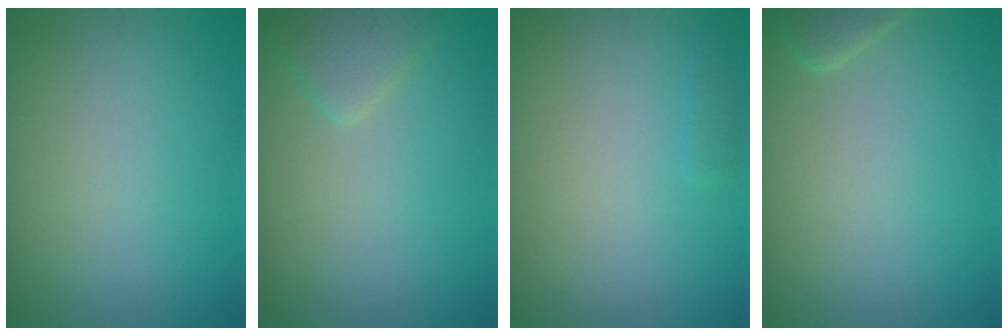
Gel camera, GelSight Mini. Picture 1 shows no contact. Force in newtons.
{"total": 2.1, "press": 2.1, "slide": 0.1}
{"total": 0.7, "press": 0.7, "slide": 0.0}
{"total": 1.6, "press": 1.6, "slide": 0.2}